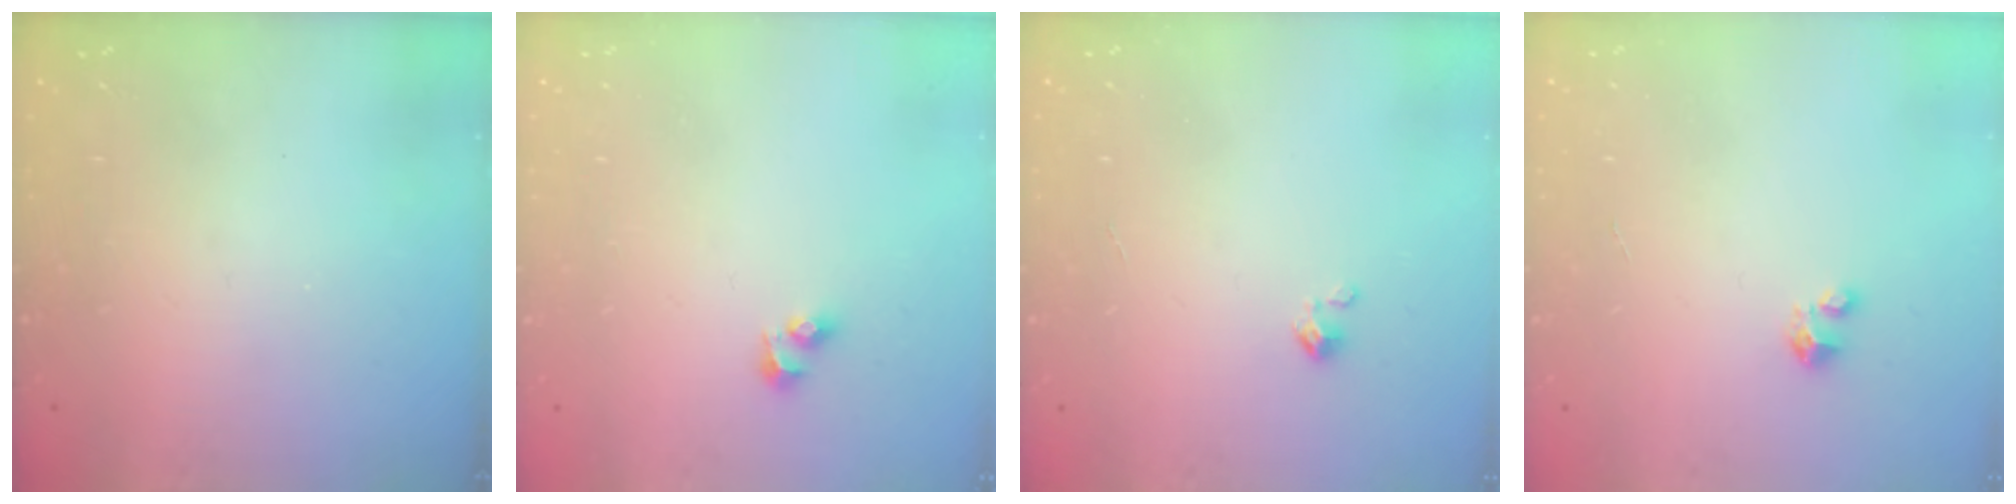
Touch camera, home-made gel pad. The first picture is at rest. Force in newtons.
{"total": 2.8, "press": 2.5, "slide": 1.2}
{"total": 1.1, "press": 1.1, "slide": 0.2}
{"total": 2.1, "press": 2.1, "slide": 0.1}